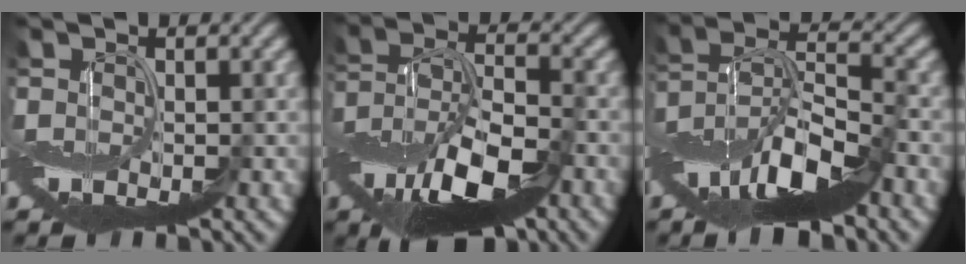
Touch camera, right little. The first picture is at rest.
{"total": 10.1, "force": [-5.1, 4.3, 7.6], "torque": [-0.139, -0.003, -0.095]}
{"total": 10.2, "force": [-5.8, 3.3, 7.7], "torque": [-0.135, 0.009, -0.117]}